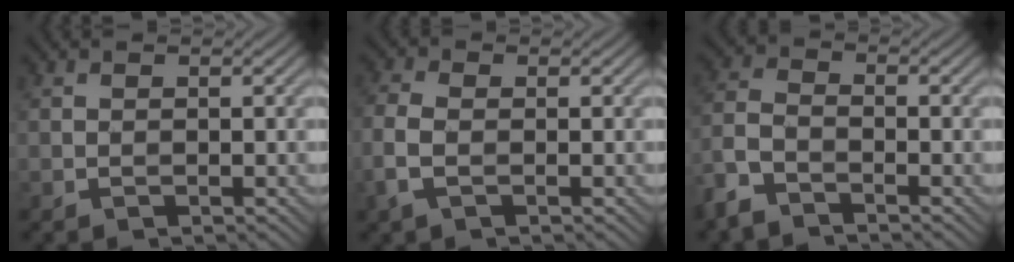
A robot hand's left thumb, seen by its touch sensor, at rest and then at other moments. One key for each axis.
{"total": 3.7, "fx": -1.0, "fy": 2.1, "fz": 2.9, "tx": -0.085, "ty": 0.001, "tz": -0.031}
{"total": 5.3, "fx": -4.0, "fy": 2.1, "fz": 2.8, "tx": -0.069, "ty": -0.006, "tz": -0.098}